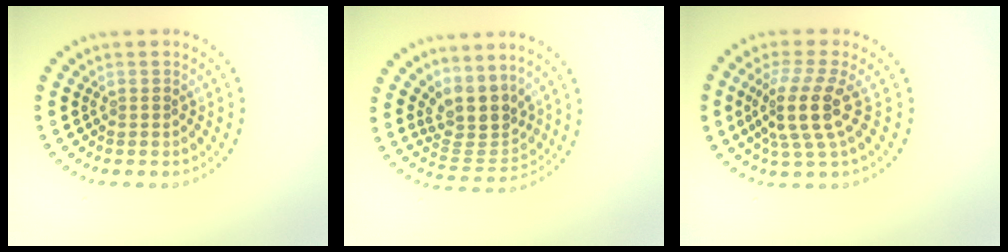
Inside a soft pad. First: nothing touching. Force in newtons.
{"total": 4.0, "press": 3.2, "slide": 2.5}
{"total": 4.3, "press": 3.3, "slide": 2.7}